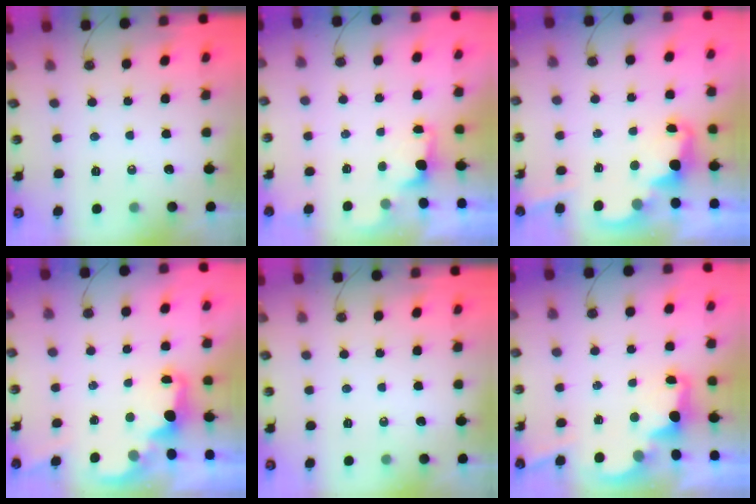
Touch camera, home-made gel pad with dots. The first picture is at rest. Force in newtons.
{"total": 0.9, "press": 0.6, "slide": 0.8}
{"total": 4.0, "press": 4.0, "slide": 0.6}
{"total": 2.2, "press": 2.0, "slide": 0.8}
{"total": 0.0}
{"total": 2.7, "press": 2.6, "slide": 0.8}